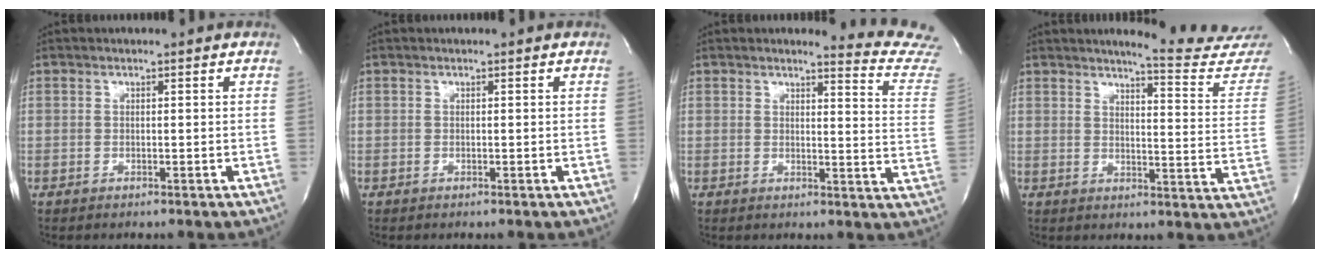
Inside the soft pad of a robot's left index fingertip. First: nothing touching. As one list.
[{"total": 0.0}, {"total": 10.3, "force": [10.2, -1.6, 0.5], "torque": [-0.005, -0.128, 0.086]}, {"total": 15.8, "force": [15.3, -0.1, 3.9], "torque": [-0.043, -0.118, 0.159]}]